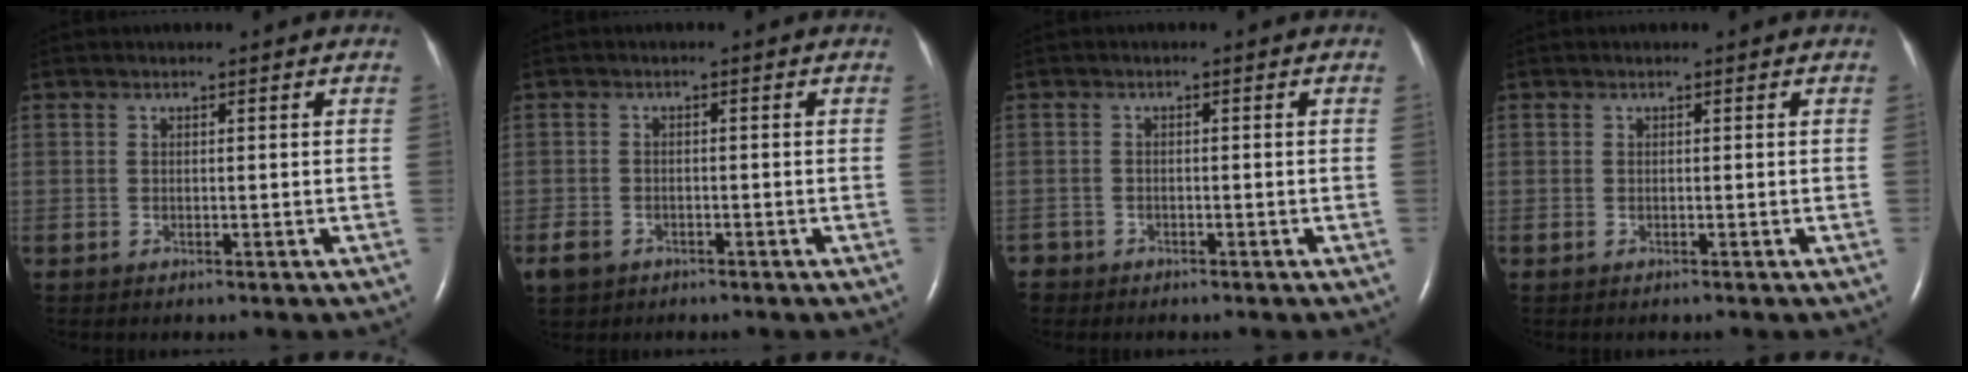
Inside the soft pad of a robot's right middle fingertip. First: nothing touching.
{"total": 3.7, "force": [-2.5, 2.5, 1.1], "torque": [-0.027, 0.000, -0.041]}
{"total": 2.5, "force": [-2.1, 1.4, -0.3], "torque": [-0.003, 0.003, -0.041]}
{"total": 0.0}